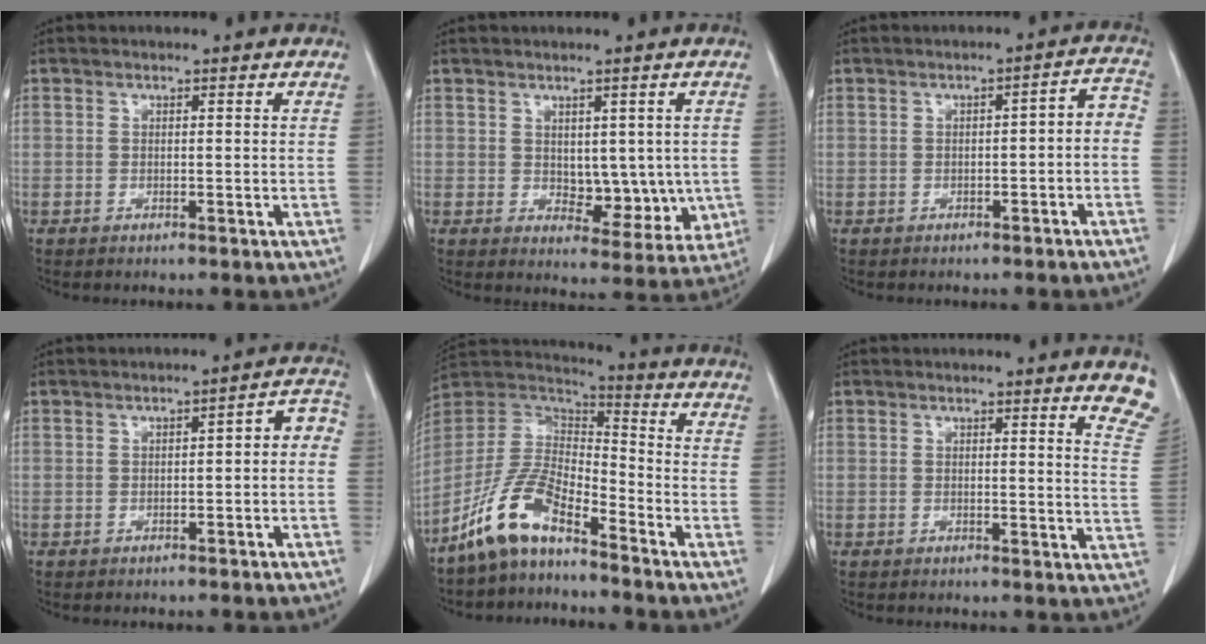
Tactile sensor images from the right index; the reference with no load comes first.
{"total": 7.1, "force": [0.3, 4.4, 5.6], "torque": [-0.051, -0.005, 0.019]}
{"total": 4.0, "force": [-1.4, 1.6, 3.4], "torque": [-0.037, 0.027, -0.016]}
{"total": 4.2, "force": [-1.0, 1.9, 3.7], "torque": [-0.040, 0.030, -0.013]}
{"total": 11.5, "force": [-8.4, 3.5, 7.1], "torque": [-0.158, 0.015, -0.167]}
{"total": 5.7, "force": [4.9, 0.3, 2.8], "torque": [-0.023, -0.026, 0.027]}